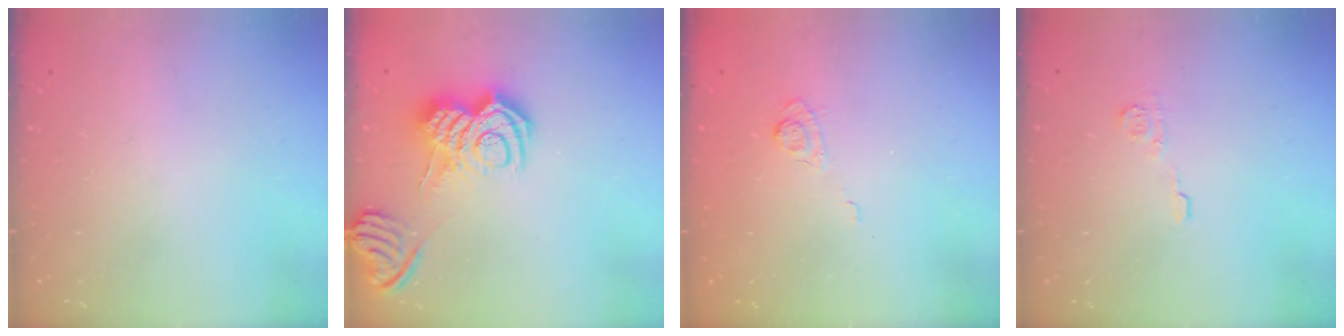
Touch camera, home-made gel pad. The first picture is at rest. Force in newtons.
{"total": 11.4, "press": 11.4, "slide": 0.6}
{"total": 3.2, "press": 2.8, "slide": 1.5}
{"total": 4.9, "press": 4.9, "slide": 0.2}